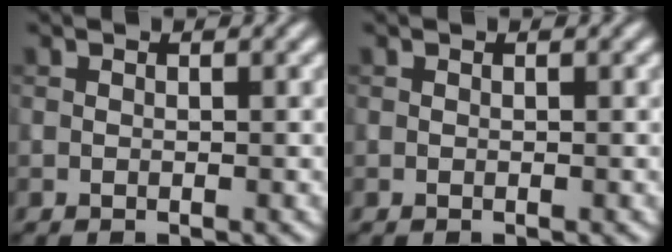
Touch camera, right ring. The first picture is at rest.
{"total": 0.0}